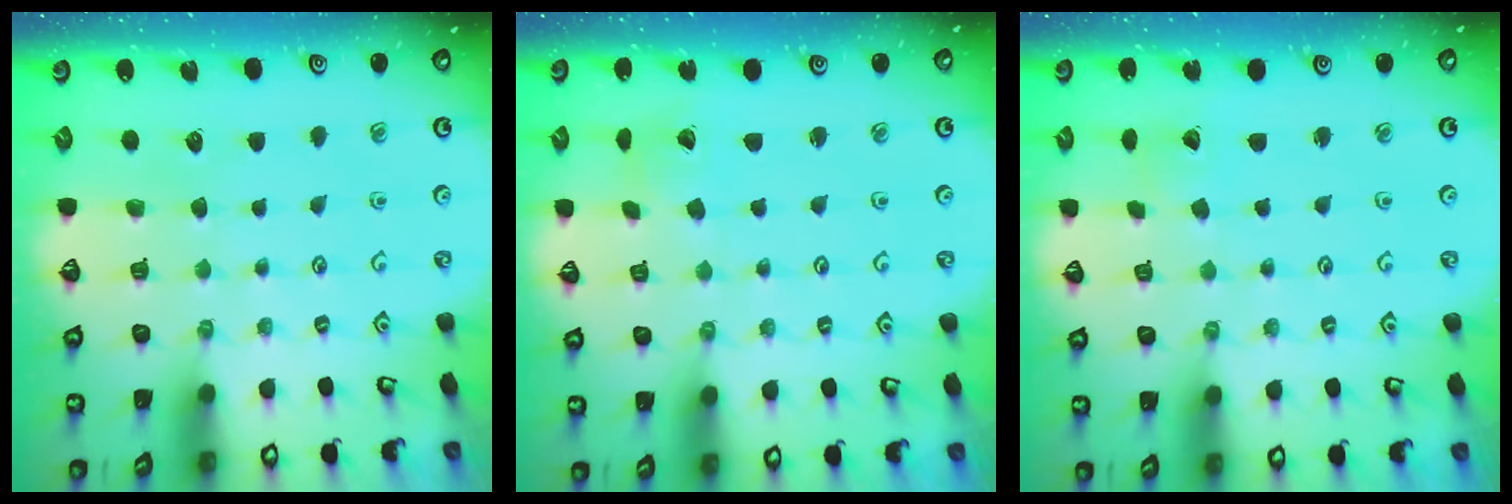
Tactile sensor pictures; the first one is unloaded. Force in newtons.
{"total": 2.2, "press": 2.2, "slide": 0.2}
{"total": 2.4, "press": 2.4, "slide": 0.2}